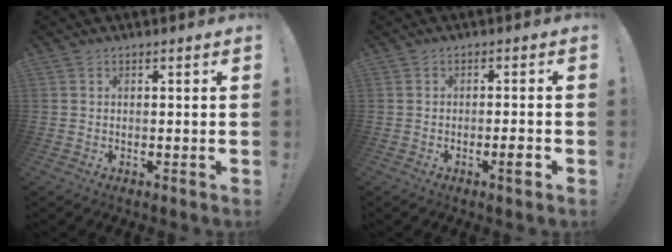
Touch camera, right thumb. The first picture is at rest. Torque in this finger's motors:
{"motor_torque": [0.16, 0.04, 0.14, -0.07, 0.02]}